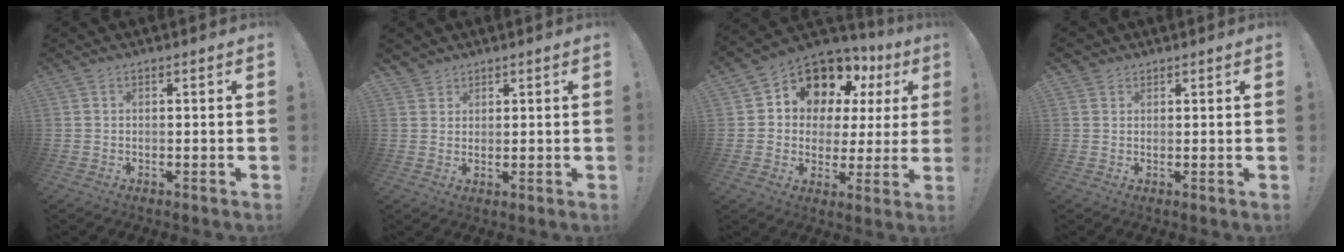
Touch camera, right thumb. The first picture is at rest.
{"total": 2.8, "force": [2.4, 1.4, 0.2], "torque": [0.007, -0.017, 0.044]}
{"total": 11.8, "force": [7.2, 7.6, 5.4], "torque": [-0.084, -0.059, 0.134]}
{"total": 2.0, "force": [1.4, 1.4, 0.2], "torque": [0.001, -0.003, 0.026]}